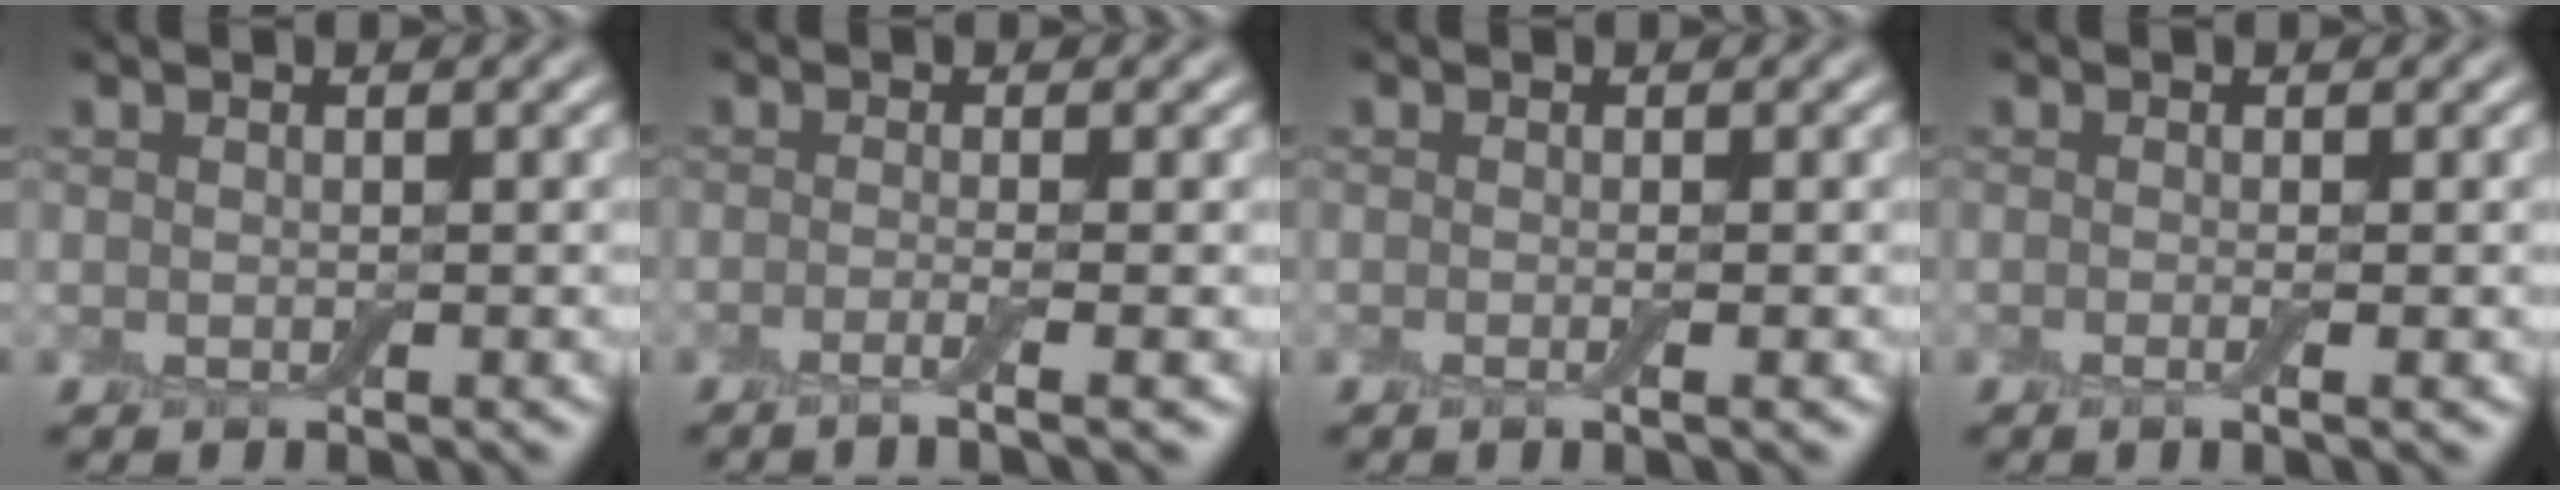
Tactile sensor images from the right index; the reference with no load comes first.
{"total": 2.5, "force": [-0.8, 0.7, 2.2], "torque": [-0.024, -0.007, -0.025]}
{"total": 1.2, "force": [-0.2, 0.3, 1.2], "torque": [-0.013, -0.006, -0.008]}
{"total": 1.6, "force": [-0.2, 0.6, 1.5], "torque": [-0.016, -0.008, -0.015]}